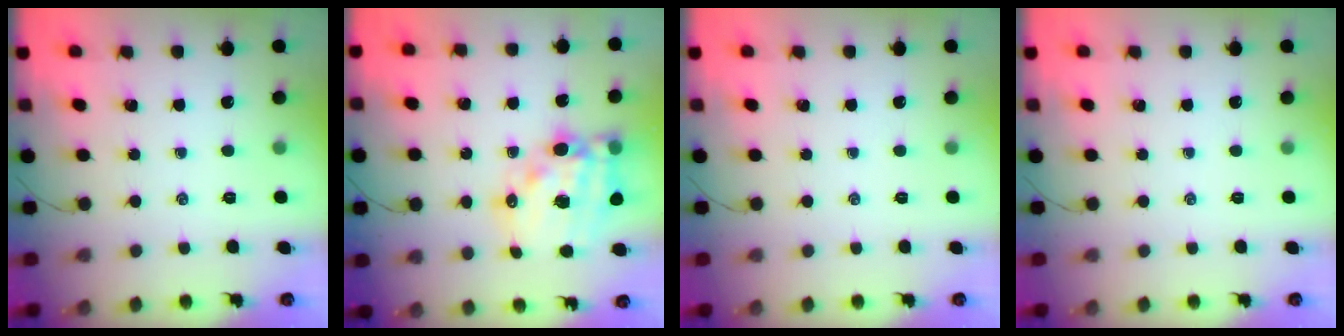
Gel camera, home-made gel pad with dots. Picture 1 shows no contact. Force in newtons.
{"total": 17.3, "press": 16.8, "slide": 3.8}
{"total": 0.0}
{"total": 0.0}